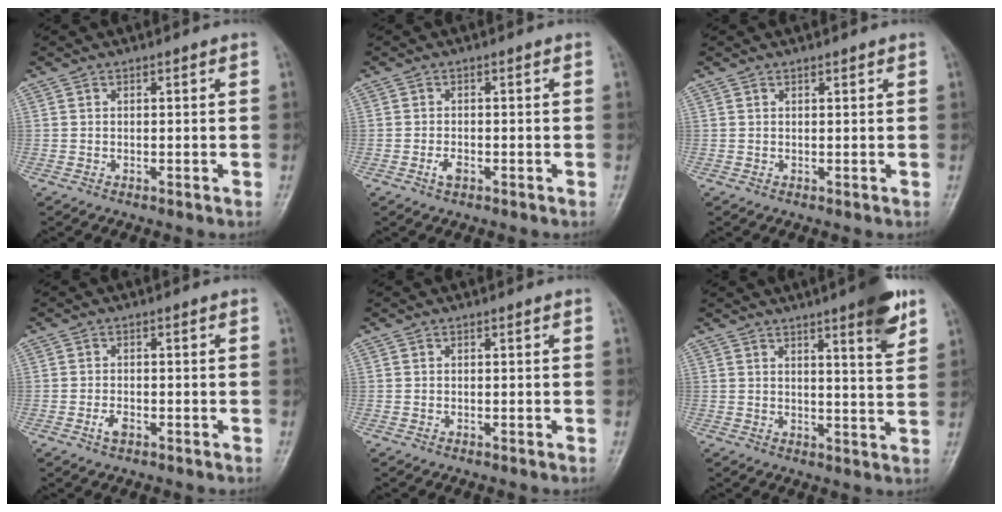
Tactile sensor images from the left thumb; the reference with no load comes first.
{"total": 1.7, "force": [-0.8, 0.9, 1.2], "torque": [-0.026, 0.002, -0.015]}
{"total": 0.6, "force": [0.5, 0.1, 0.2], "torque": [-0.005, -0.003, 0.008]}
{"total": 1.8, "force": [-0.8, 0.9, 1.3], "torque": [-0.027, 0.002, -0.016]}
{"total": 0.0}
{"total": 8.8, "force": [5.2, 1.2, 7.0], "torque": [-0.085, -0.028, 0.068]}